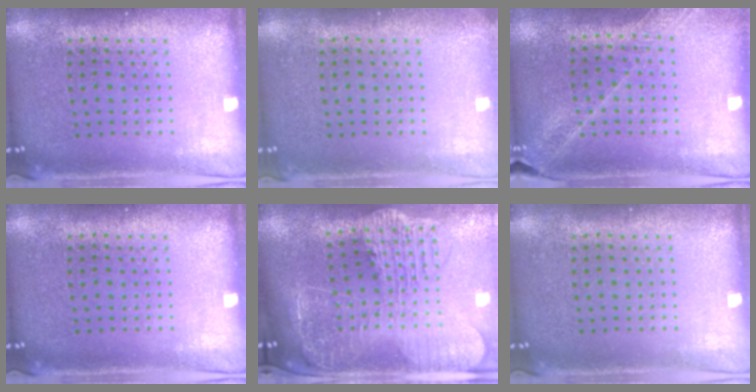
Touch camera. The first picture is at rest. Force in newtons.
{"total": 0.6, "press": 0.6, "slide": 0.0}
{"total": 1.6, "press": 1.6, "slide": 0.2}
{"total": 0.0}
{"total": 3.9, "press": 3.1, "slide": 2.5}
{"total": 0.0}